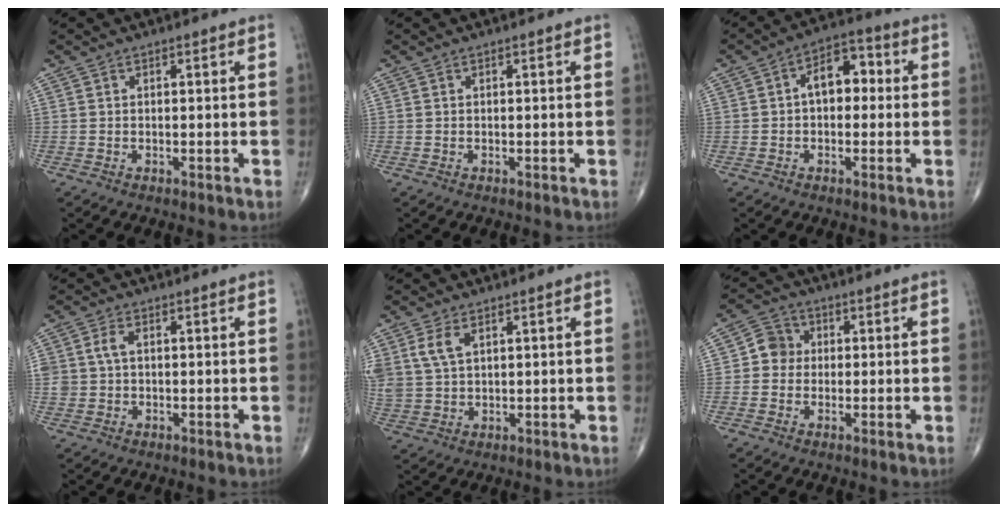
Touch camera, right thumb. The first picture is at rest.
{"total": 0.0}
{"total": 7.8, "force": [0.5, 5.0, 6.0], "torque": [-0.063, 0.029, -0.004]}
{"total": 3.2, "force": [0.4, 2.2, 2.2], "torque": [-0.052, 0.006, 0.009]}
{"total": 5.5, "force": [2.5, 3.2, 3.8], "torque": [-0.085, -0.003, 0.059]}
{"total": 5.0, "force": [0.0, 4.6, 1.8], "torque": [-0.008, 0.011, -0.011]}